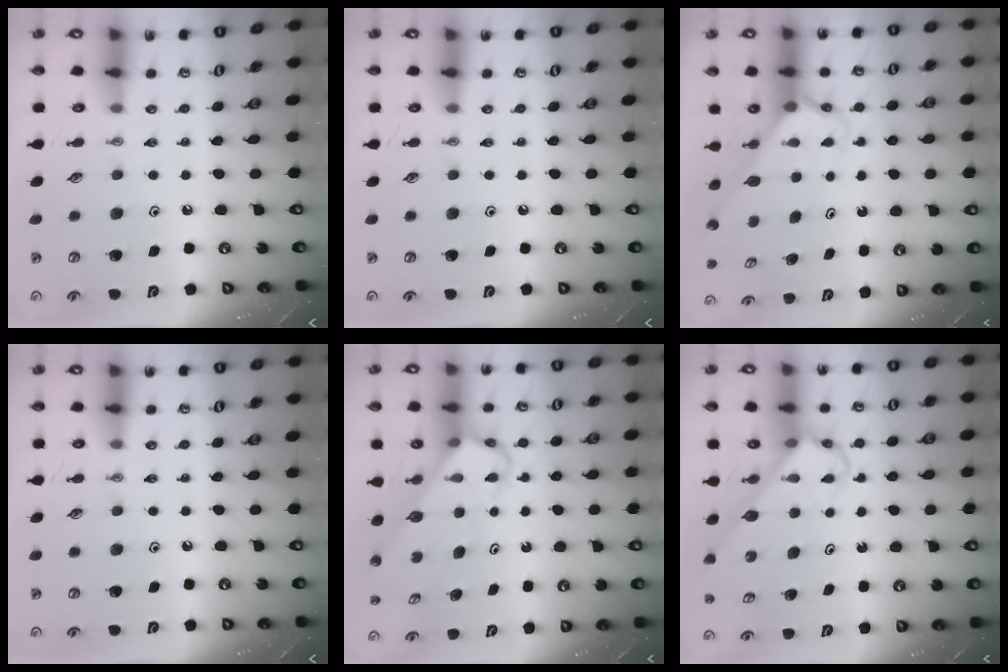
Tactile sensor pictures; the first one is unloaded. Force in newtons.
{"total": 0.0}
{"total": 2.6, "press": 2.6, "slide": 0.2}
{"total": 0.0}
{"total": 3.9, "press": 3.9, "slide": 0.2}
{"total": 3.8, "press": 3.8, "slide": 0.1}